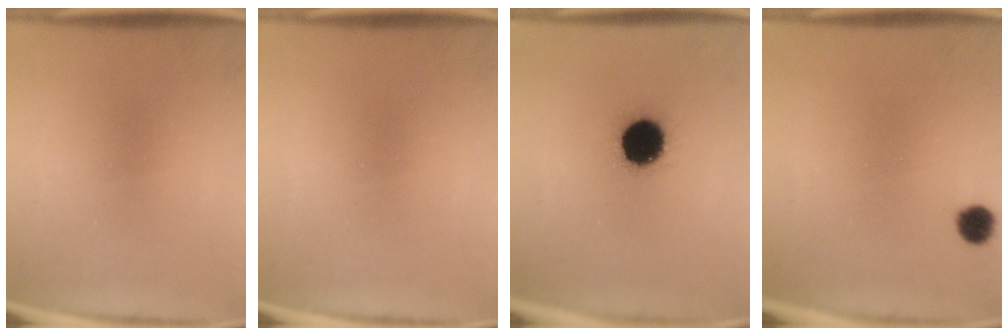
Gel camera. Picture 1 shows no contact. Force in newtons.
{"total": 0.0}
{"total": 13.3}
{"total": 3.0}